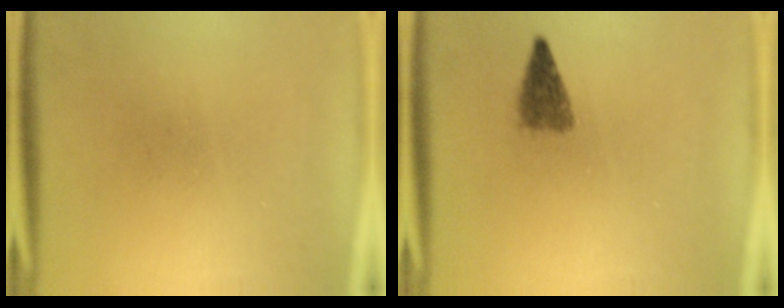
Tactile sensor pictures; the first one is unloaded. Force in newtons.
{"total": 2.8}